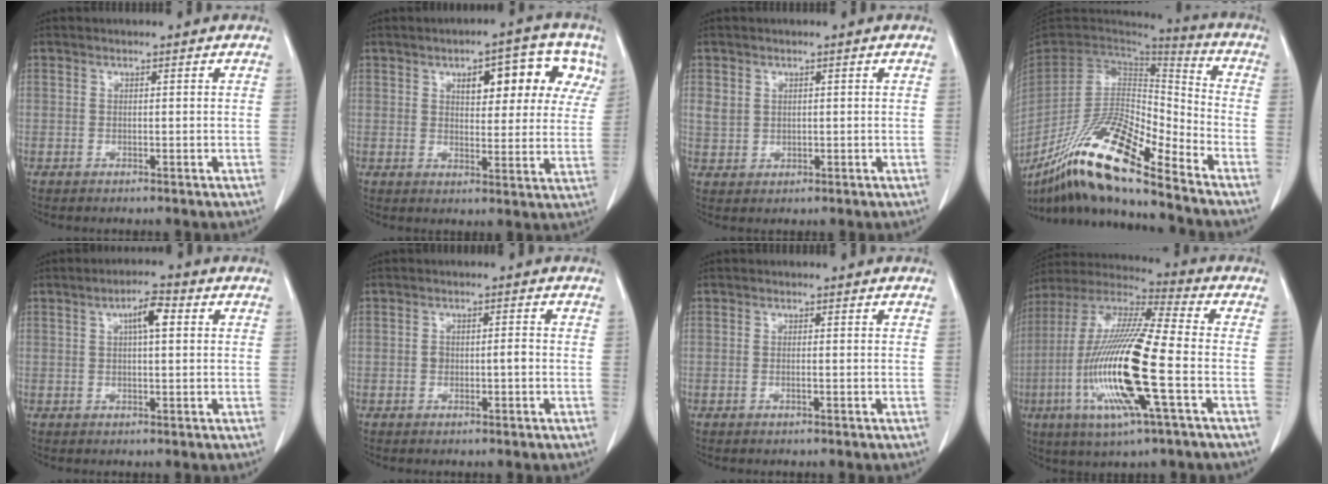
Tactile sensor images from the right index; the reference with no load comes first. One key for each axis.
{"total": 11.7, "fx": 5.2, "fy": 4.7, "fz": 9.3, "tx": -0.105, "ty": 0.026, "tz": 0.066}
{"total": 2.9, "fx": 0.9, "fy": 2.5, "fz": 1.2, "tx": -0.026, "ty": 0.002, "tz": 0.024}
{"total": 19.9, "fx": -14.5, "fy": 2.4, "fz": 13.4, "tx": -0.272, "ty": -0.021, "tz": -0.272}
{"total": 4.3, "fx": 1.2, "fy": 1.0, "fz": 4.0, "tx": -0.069, "ty": 0.012, "tz": 0.020}
{"total": 2.1, "fx": -0.4, "fy": 0.8, "fz": 1.8, "tx": -0.036, "ty": 0.002, "tz": -0.005}
{"total": 0.6, "fx": -0.2, "fy": 0.0, "fz": 0.6, "tx": -0.014, "ty": 0.000, "tz": -0.004}
{"total": 19.9, "fx": -5.0, "fy": 1.5, "fz": 19.2, "tx": -0.406, "ty": -0.020, "tz": -0.101}